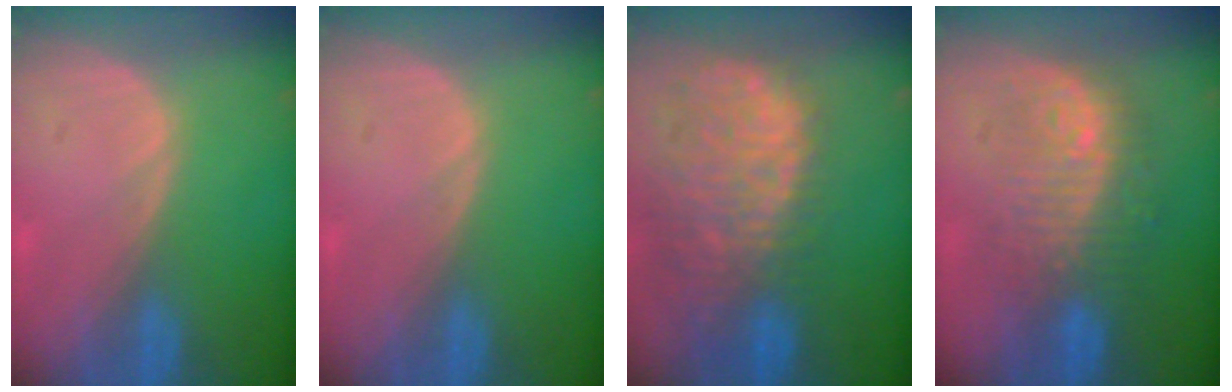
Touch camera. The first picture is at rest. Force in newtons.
{"total": 0.0}
{"total": 13.8, "press": 11.2, "slide": 8.0}
{"total": 9.5, "press": 9.4, "slide": 1.0}